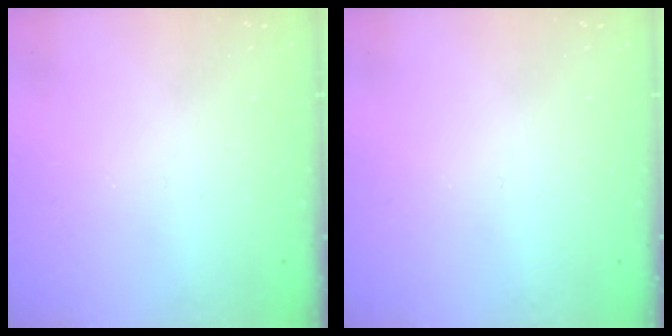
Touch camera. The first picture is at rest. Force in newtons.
{"total": 0.0}